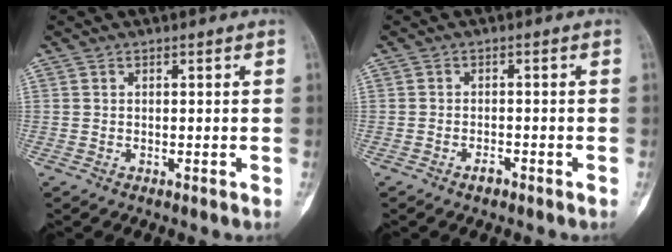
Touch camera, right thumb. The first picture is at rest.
{"total": 1.5, "force": [-1.1, 0.7, 0.8], "torque": [-0.016, 0.006, -0.019]}